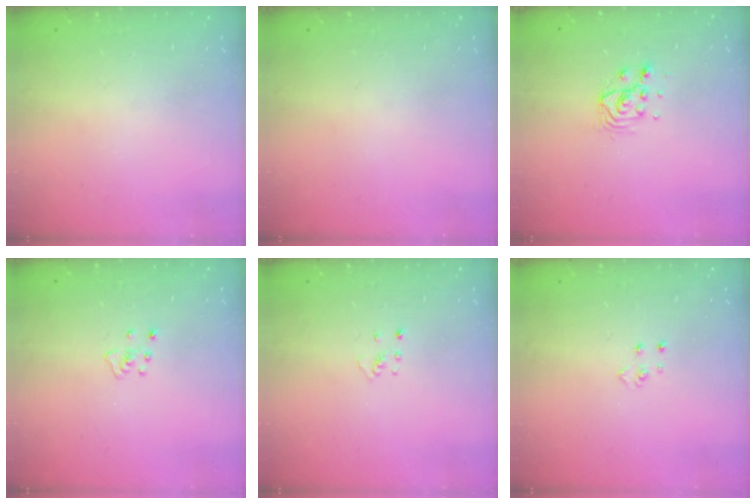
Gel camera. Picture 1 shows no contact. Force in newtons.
{"total": 0.0}
{"total": 5.4, "press": 5.4, "slide": 0.1}
{"total": 4.1, "press": 4.0, "slide": 0.5}
{"total": 2.0, "press": 2.0, "slide": 0.3}
{"total": 2.6, "press": 2.6, "slide": 0.3}